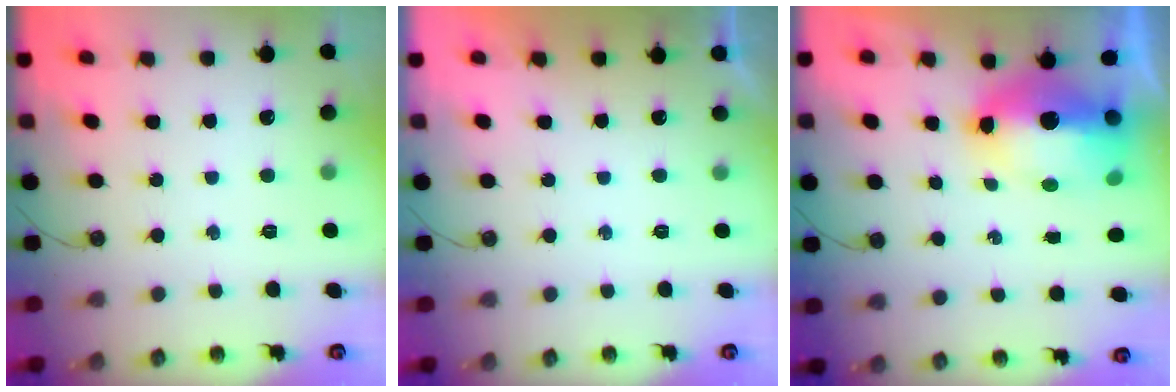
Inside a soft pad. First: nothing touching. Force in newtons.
{"total": 0.0}
{"total": 15.9, "press": 13.6, "slide": 8.3}